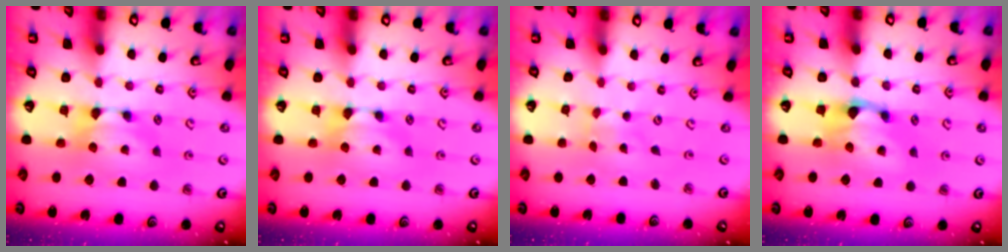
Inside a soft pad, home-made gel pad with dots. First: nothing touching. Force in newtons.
{"total": 0.0}
{"total": 4.6, "press": 4.5, "slide": 0.7}
{"total": 1.4, "press": 0.7, "slide": 1.1}